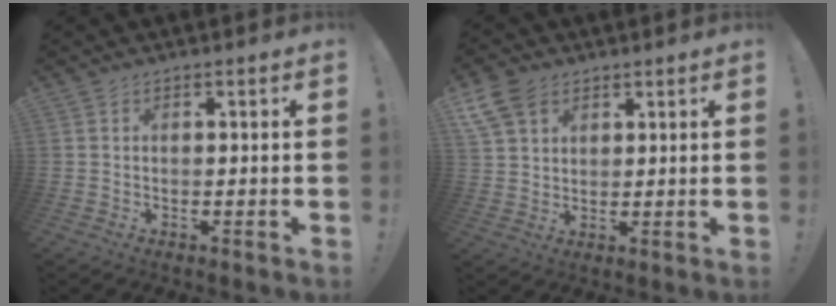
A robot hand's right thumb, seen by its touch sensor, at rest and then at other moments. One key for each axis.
{"total": 9.0, "fx": 5.1, "fy": 6.0, "fz": 4.4, "tx": -0.092, "ty": -0.011, "tz": 0.102}